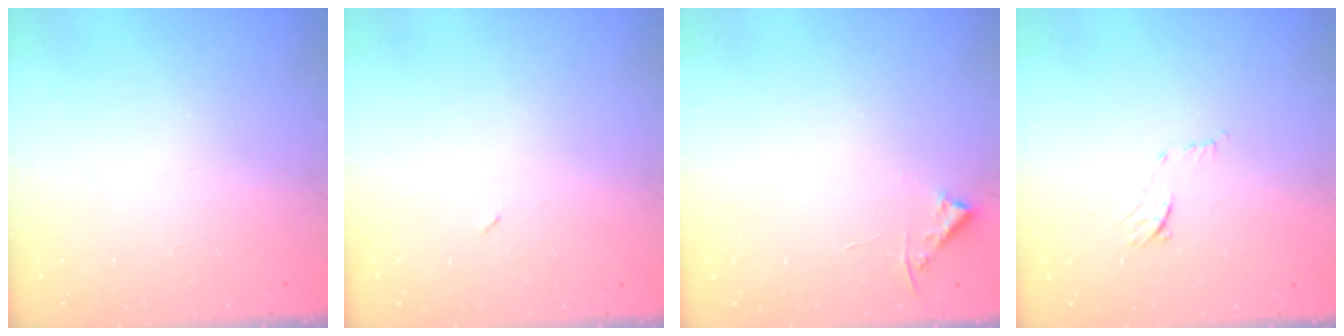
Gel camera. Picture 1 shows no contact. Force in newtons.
{"total": 2.1, "press": 1.9, "slide": 1.0}
{"total": 3.8, "press": 3.8, "slide": 0.6}
{"total": 8.0, "press": 7.9, "slide": 1.0}